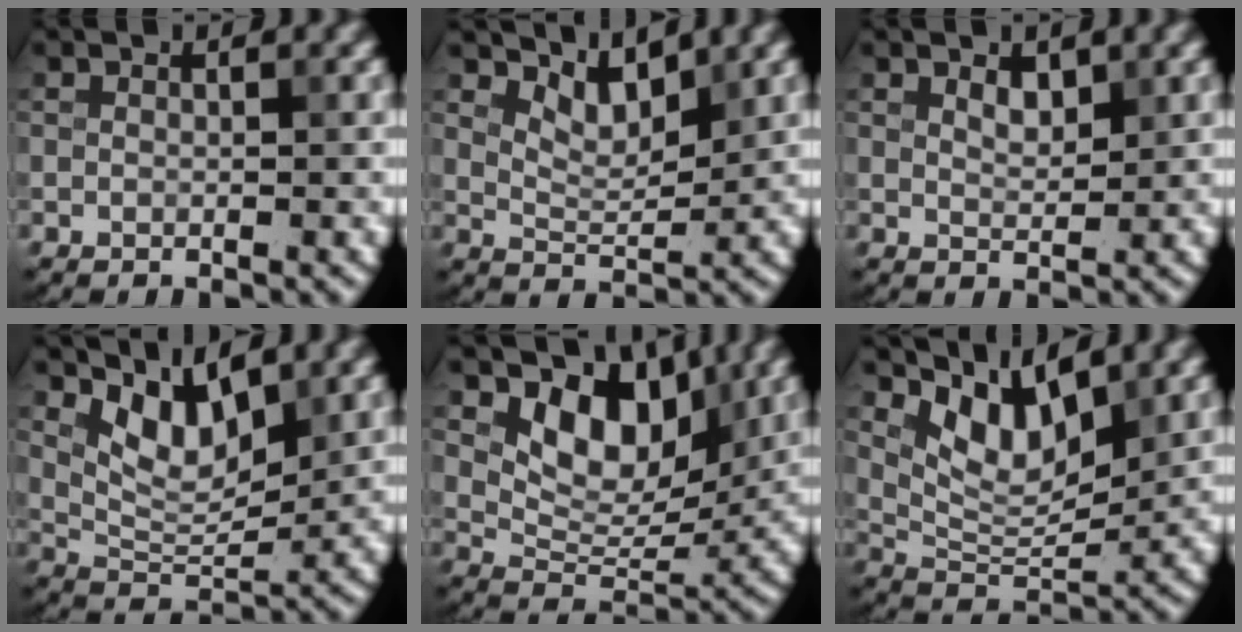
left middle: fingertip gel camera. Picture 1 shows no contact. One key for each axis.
{"total": 3.2, "fx": 2.6, "fy": 1.1, "fz": 1.5, "tx": -0.034, "ty": -0.008, "tz": 0.044}
{"total": 1.5, "fx": 1.0, "fy": 0.7, "fz": 0.8, "tx": -0.015, "ty": -0.001, "tz": 0.020}
{"total": 4.8, "fx": 2.7, "fy": 2.2, "fz": 3.4, "tx": -0.065, "ty": -0.012, "tz": 0.047}
{"total": 7.2, "fx": 3.2, "fy": 4.4, "fz": 4.7, "tx": -0.068, "ty": -0.016, "tz": 0.052}
{"total": 5.7, "fx": 3.3, "fy": 2.6, "fz": 3.9, "tx": -0.073, "ty": -0.011, "tz": 0.059}